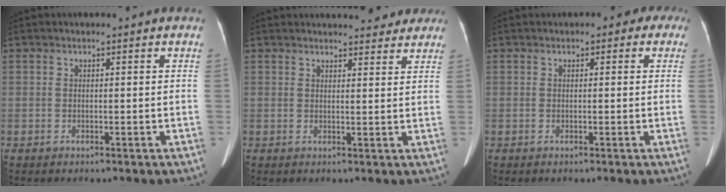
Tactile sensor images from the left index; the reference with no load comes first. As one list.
[{"total": 10.8, "force": [9.9, 2.9, 3.2], "torque": [-0.018, 0.008, 0.106]}, {"total": 2.7, "force": [1.1, 1.7, 1.7], "torque": [-0.010, 0.022, 0.006]}]